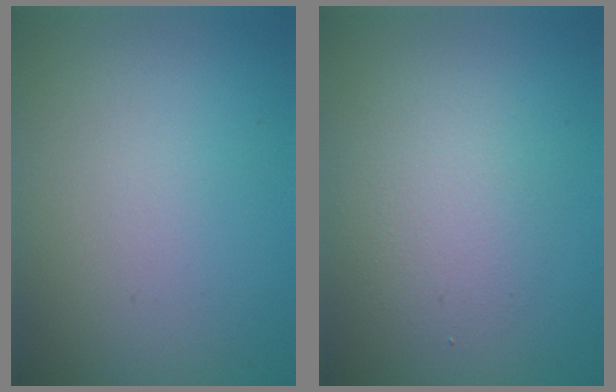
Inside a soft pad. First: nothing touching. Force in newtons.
{"total": 3.0, "press": 3.0, "slide": 0.2}